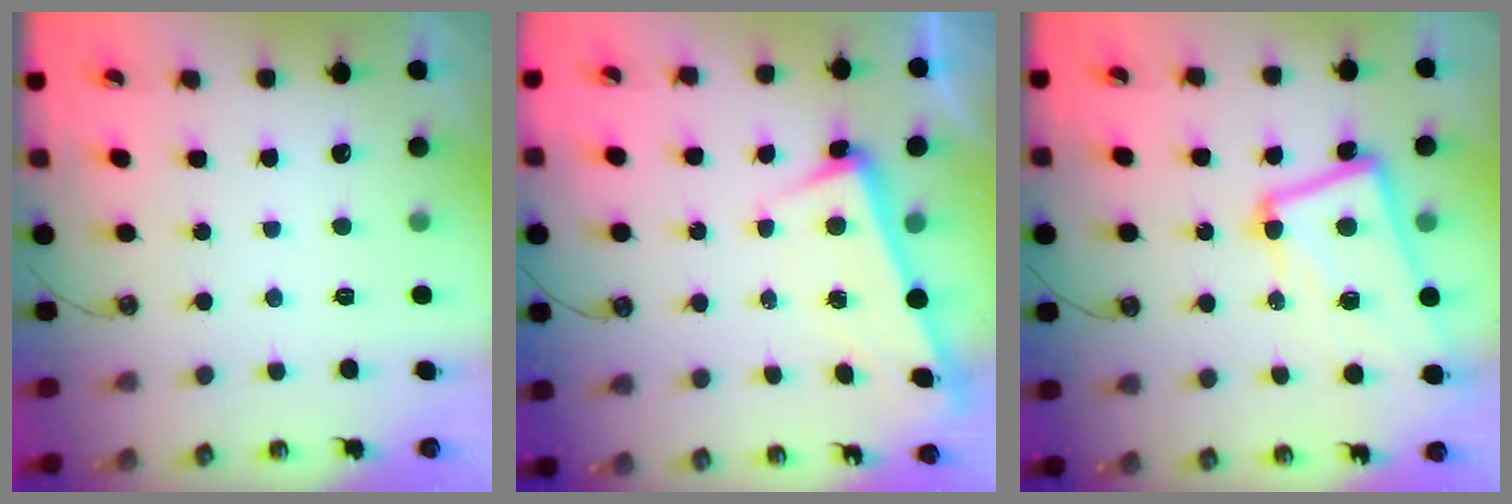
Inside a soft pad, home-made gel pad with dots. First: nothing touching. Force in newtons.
{"total": 3.5, "press": 3.3, "slide": 1.2}
{"total": 12.2, "press": 12.0, "slide": 2.0}